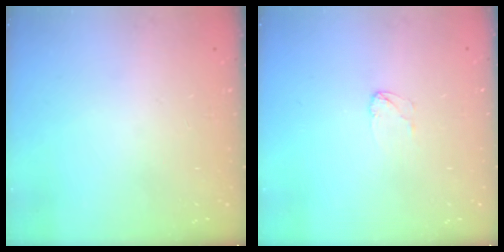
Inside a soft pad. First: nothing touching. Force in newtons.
{"total": 2.6, "press": 2.6, "slide": 0.2}